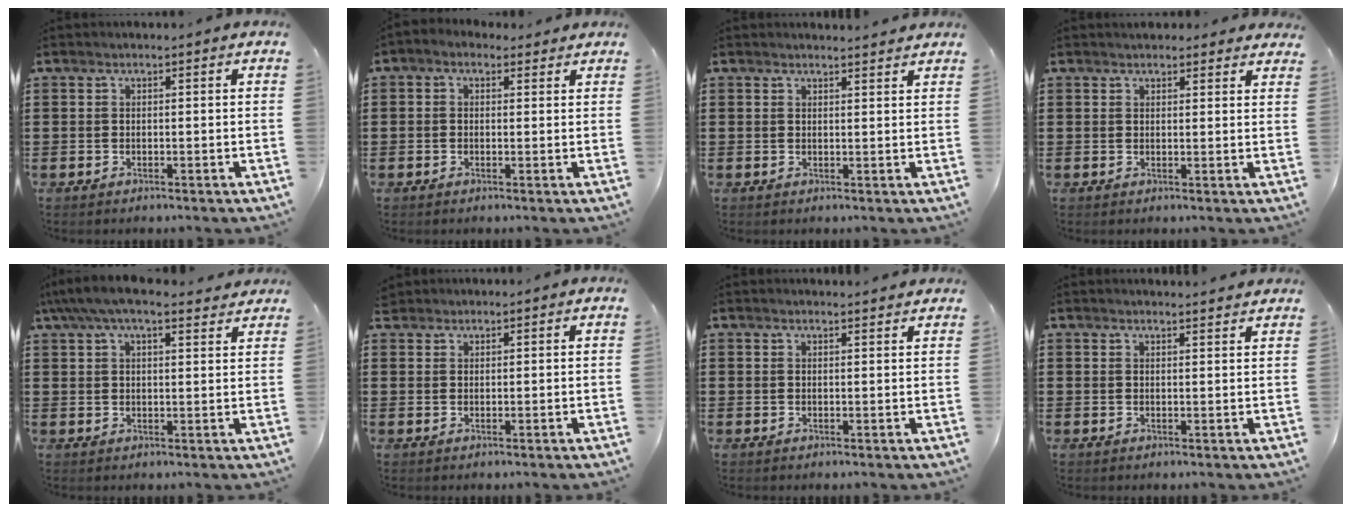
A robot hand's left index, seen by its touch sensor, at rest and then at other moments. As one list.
[{"total": 1.4, "force": [0.3, 1.2, 0.6], "torque": [-0.016, 0.006, 0.005]}, {"total": 1.6, "force": [1.6, 0.2, 0.1], "torque": [-0.006, 0.001, 0.031]}, {"total": 2.2, "force": [2.1, 0.6, 0.1], "torque": [0.000, -0.003, 0.039]}, {"total": 6.2, "force": [5.0, 1.5, 3.4], "torque": [-0.079, -0.007, 0.092]}, {"total": 1.4, "force": [1.3, 0.6, 0.0], "torque": [-0.005, 0.002, 0.026]}, {"total": 1.6, "force": [1.6, 0.0, 0.3], "torque": [-0.010, 0.000, 0.031]}, {"total": 2.0, "force": [2.0, -0.1, 0.3], "torque": [-0.010, -0.002, 0.039]}]